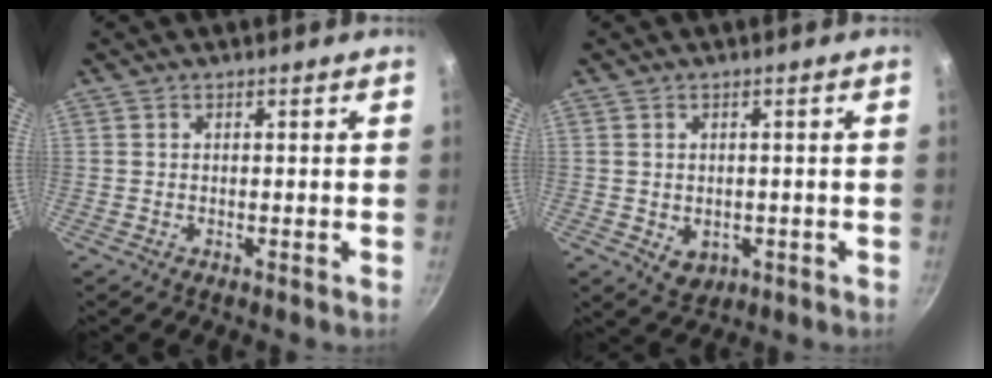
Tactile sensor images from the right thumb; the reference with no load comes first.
{"total": 3.9, "force": [-0.6, 3.2, 2.3], "torque": [-0.023, -0.002, 0.002]}